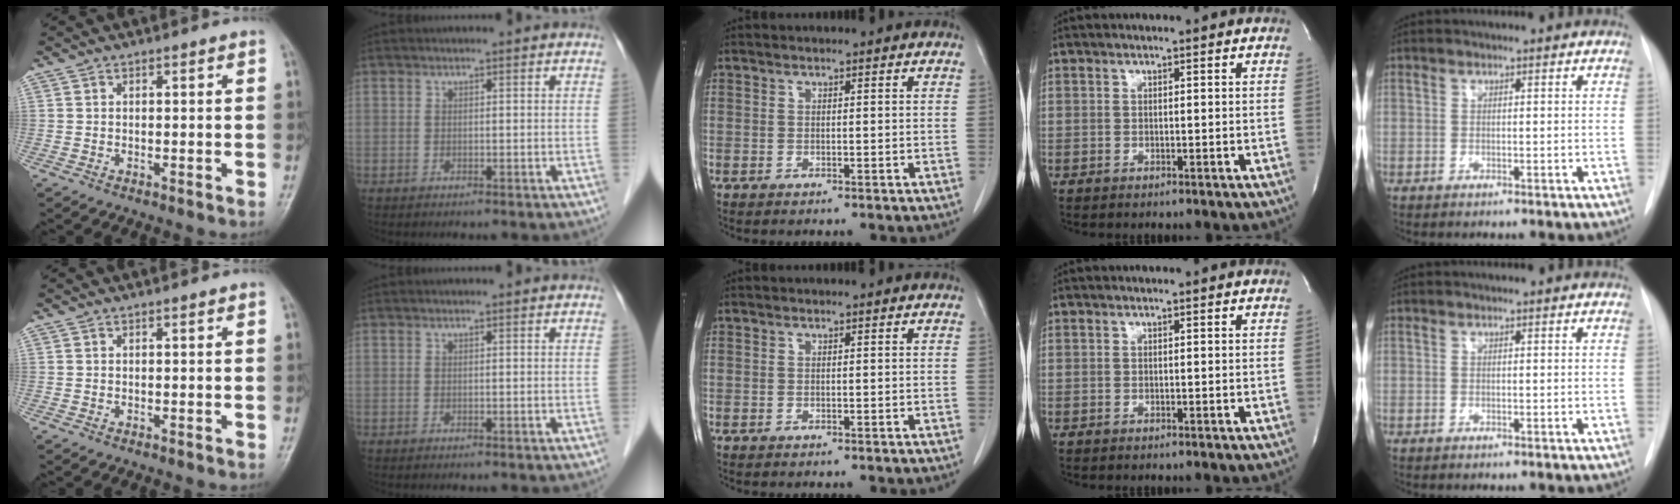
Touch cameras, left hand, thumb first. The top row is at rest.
{}